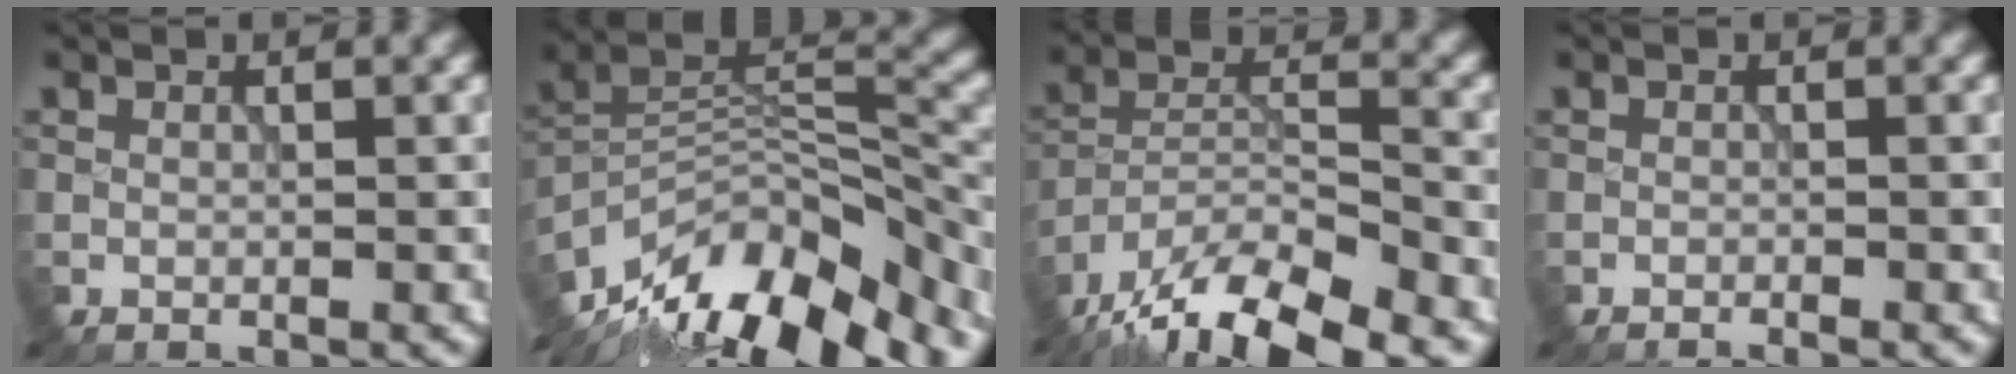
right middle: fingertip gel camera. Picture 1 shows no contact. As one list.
[{"total": 15.1, "force": [-11.0, 5.8, 8.5], "torque": [-0.177, 0.016, -0.191]}, {"total": 15.2, "force": [-12.7, 4.4, 7.2], "torque": [-0.130, -0.014, -0.193]}, {"total": 0.7, "force": [-0.7, -0.2, 0.3], "torque": [-0.002, 0.000, -0.014]}]